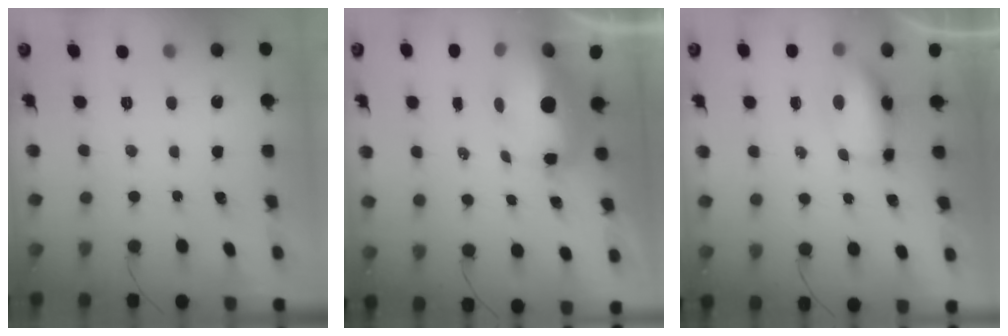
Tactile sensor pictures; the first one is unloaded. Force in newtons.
{"total": 11.4, "press": 11.1, "slide": 2.3}
{"total": 13.7, "press": 8.7, "slide": 10.5}